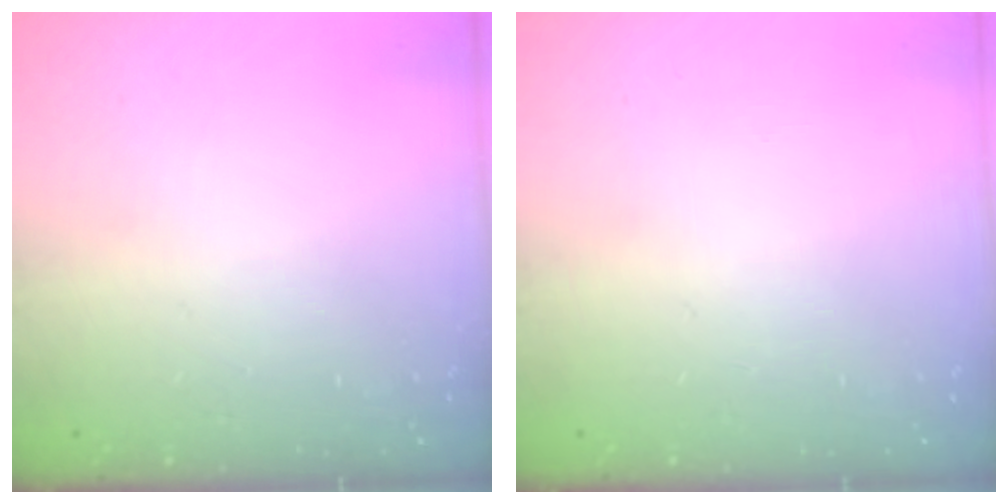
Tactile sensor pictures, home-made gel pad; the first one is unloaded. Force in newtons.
{"total": 0.0}